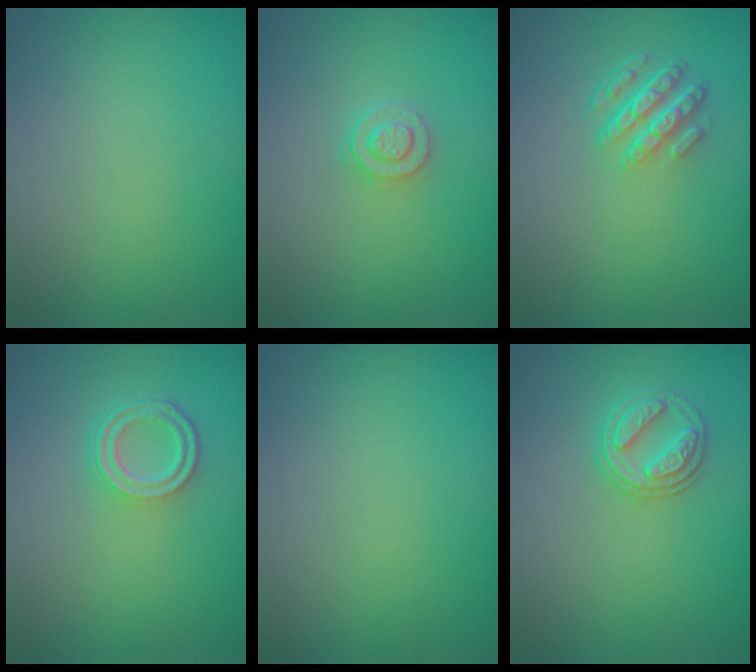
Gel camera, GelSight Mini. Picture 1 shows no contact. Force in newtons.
{"total": 2.0, "press": 1.9, "slide": 0.4}
{"total": 4.3, "press": 3.2, "slide": 2.9}
{"total": 3.2, "press": 2.5, "slide": 2.1}
{"total": 0.0}
{"total": 2.8, "press": 2.6, "slide": 1.2}